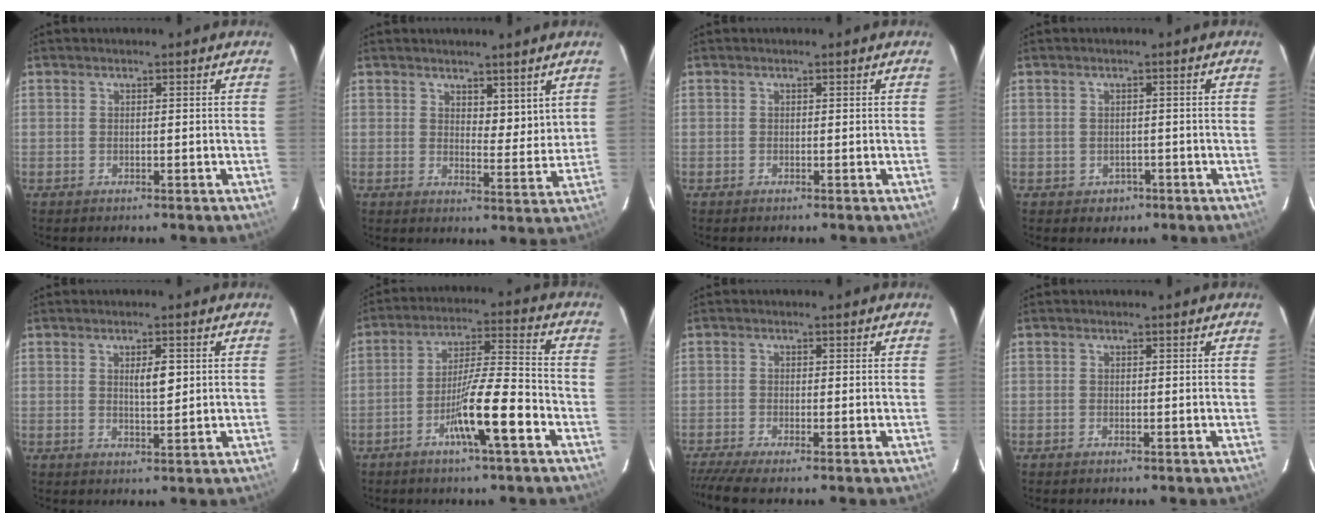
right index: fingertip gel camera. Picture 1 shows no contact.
{"total": 4.6, "force": [3.2, 2.1, 2.5], "torque": [-0.028, -0.012, 0.053]}
{"total": 0.0}
{"total": 2.2, "force": [-1.0, 1.9, 0.6], "torque": [-0.005, 0.005, -0.008]}
{"total": 3.2, "force": [0.9, 0.8, 2.9], "torque": [-0.048, -0.002, 0.015]}
{"total": 10.8, "force": [-5.0, 0.2, 9.6], "torque": [-0.170, 0.004, -0.090]}
{"total": 5.0, "force": [-3.8, 0.1, 3.3], "torque": [-0.061, -0.007, -0.068]}
{"total": 0.0}